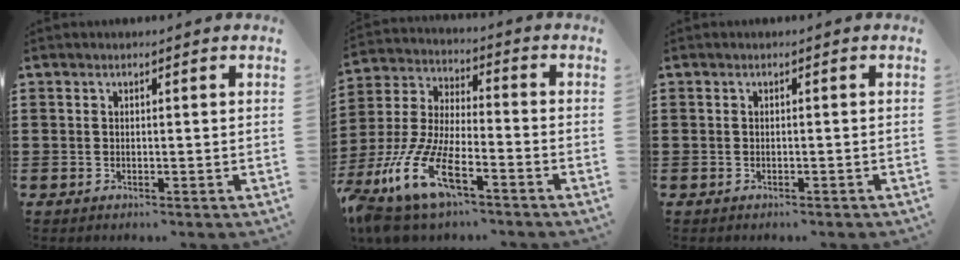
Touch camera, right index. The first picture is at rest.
{"total": 12.7, "force": [-8.1, 4.1, 8.9], "torque": [-0.219, 0.002, -0.161]}
{"total": 0.6, "force": [-0.5, 0.1, 0.2], "torque": [-0.006, -0.002, -0.011]}